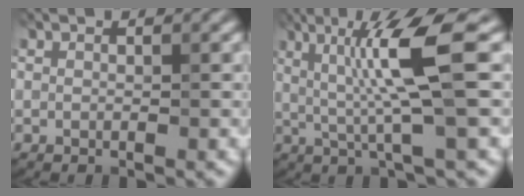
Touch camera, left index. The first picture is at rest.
{"total": 6.9, "force": [1.2, 0.3, 6.8], "torque": [-0.135, 0.008, 0.024]}